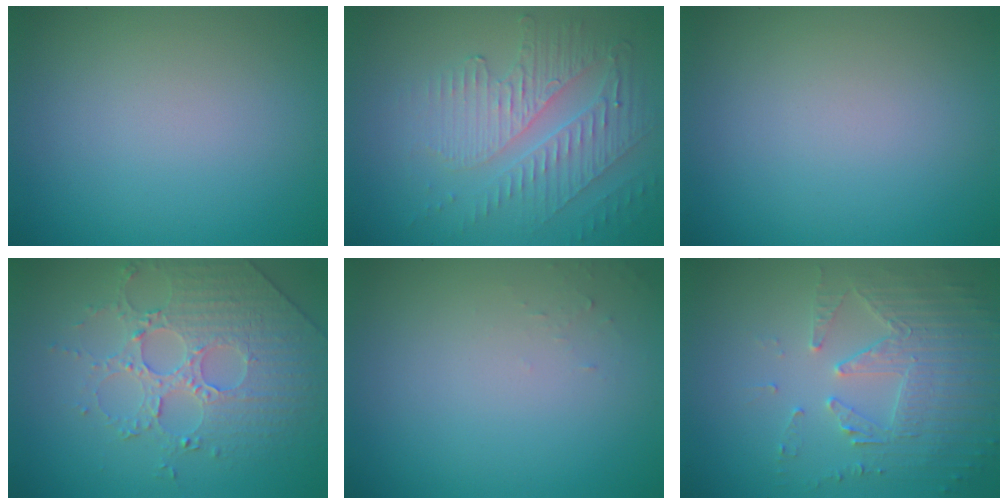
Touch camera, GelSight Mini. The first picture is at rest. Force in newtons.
{"total": 5.5, "press": 3.6, "slide": 4.1}
{"total": 0.0}
{"total": 4.5, "press": 4.1, "slide": 2.0}
{"total": 0.6, "press": 0.6, "slide": 0.1}
{"total": 4.2, "press": 3.6, "slide": 2.3}